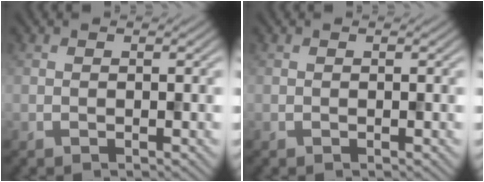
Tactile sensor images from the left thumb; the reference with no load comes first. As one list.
[{"total": 0.0}]